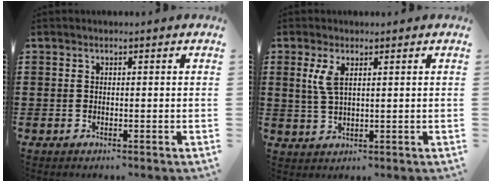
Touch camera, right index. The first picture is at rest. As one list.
[{"total": 3.5, "force": [1.5, 1.2, 2.9], "torque": [-0.070, 0.003, 0.023]}]